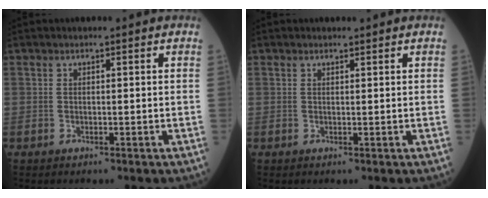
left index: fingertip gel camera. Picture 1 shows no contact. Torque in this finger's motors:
{"motor_torque": [0.41, -0.53, 0.07, 0.01]}